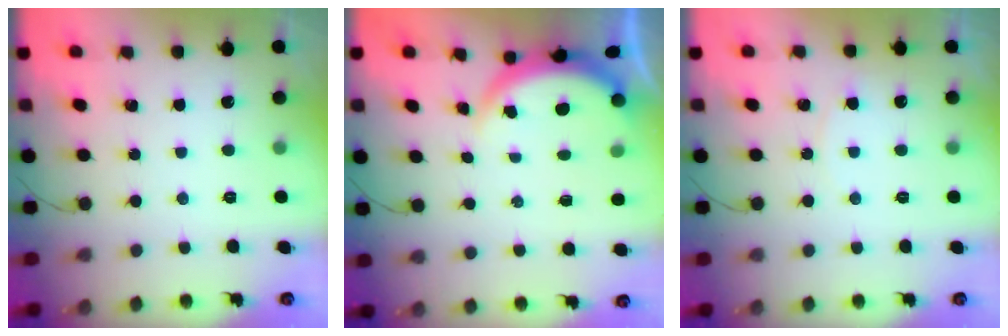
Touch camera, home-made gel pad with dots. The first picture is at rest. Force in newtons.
{"total": 3.7, "press": 3.6, "slide": 0.6}
{"total": 2.7, "press": 2.7, "slide": 0.3}